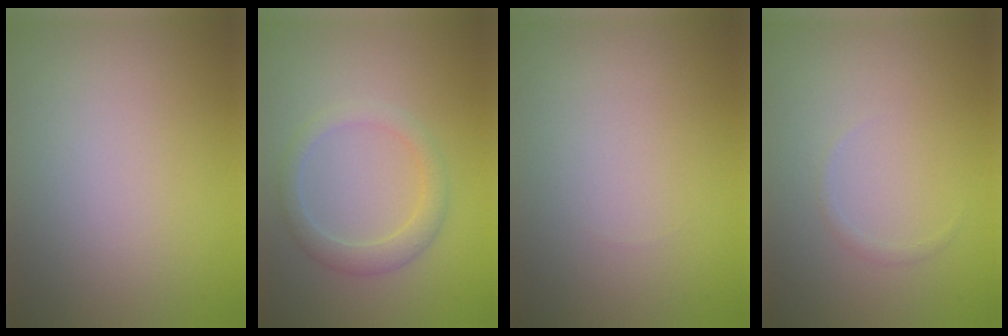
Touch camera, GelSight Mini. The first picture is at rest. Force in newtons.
{"total": 2.4, "press": 2.4, "slide": 0.1}
{"total": 0.0}
{"total": 0.5, "press": 0.5, "slide": 0.1}